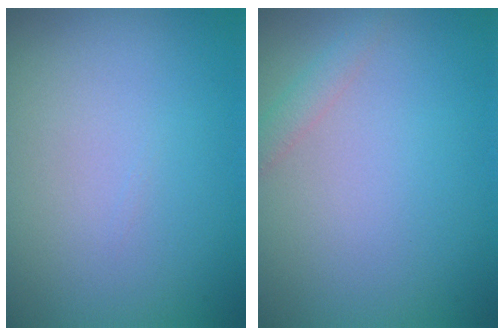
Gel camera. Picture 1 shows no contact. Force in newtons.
{"total": 1.2, "press": 1.2, "slide": 0.1}